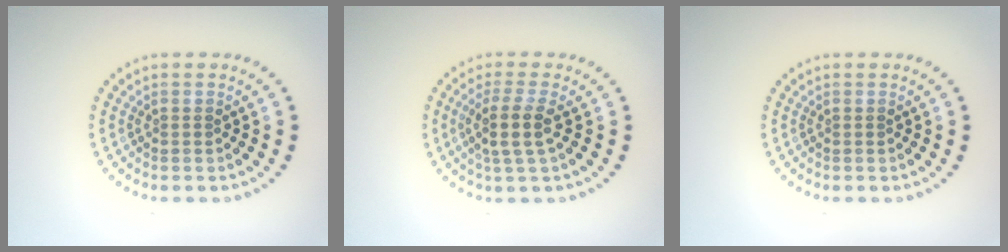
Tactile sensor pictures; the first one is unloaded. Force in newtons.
{"total": 2.7, "press": 2.3, "slide": 1.5}
{"total": 0.0}